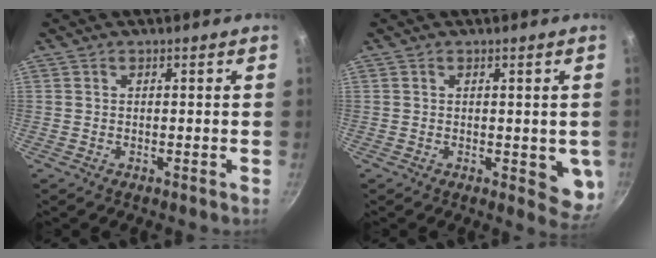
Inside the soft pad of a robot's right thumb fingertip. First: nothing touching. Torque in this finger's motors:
{"motor_torque": [0.82, 0.93, 0.54, -0.07, 0.17]}